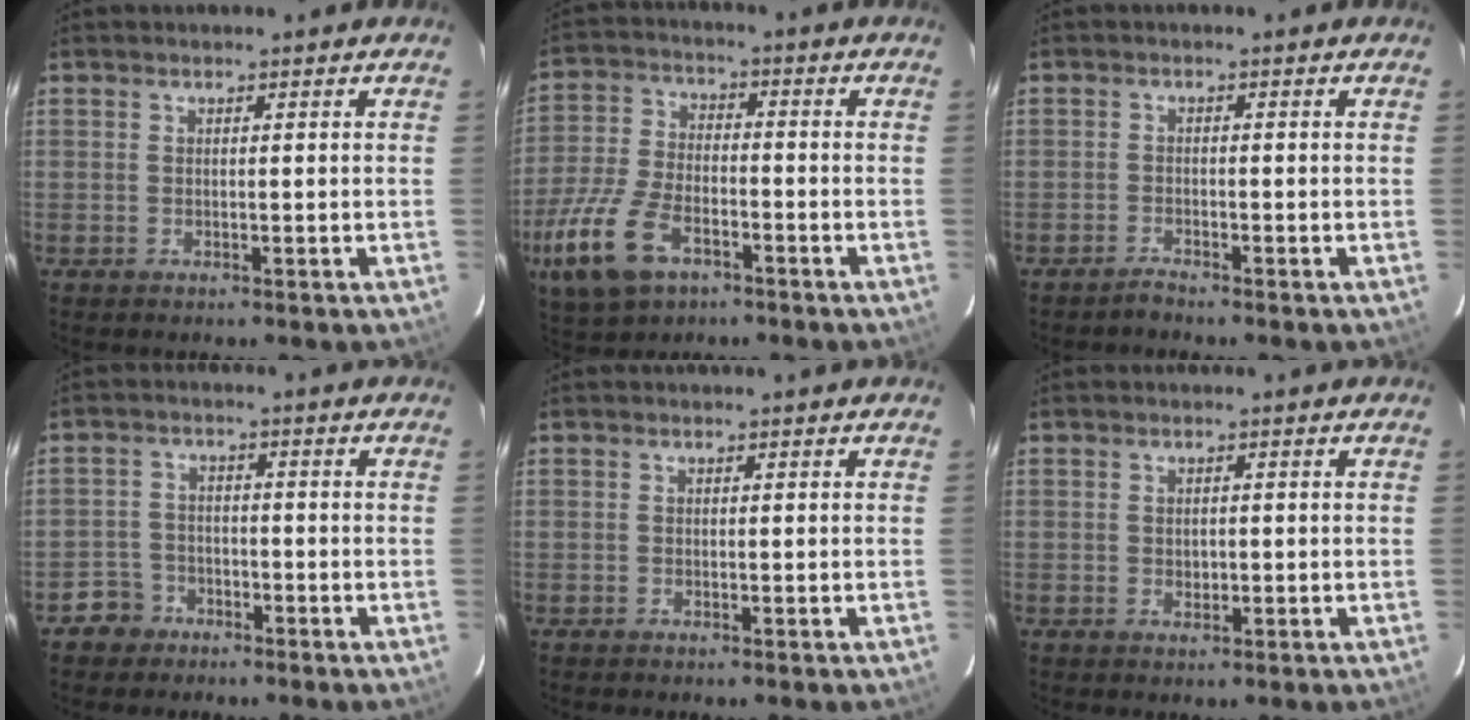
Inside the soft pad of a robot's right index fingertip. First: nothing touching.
{"total": 15.2, "force": [-7.9, 8.1, 10.1], "torque": [-0.242, -0.020, -0.148]}
{"total": 1.4, "force": [-1.4, -0.1, 0.1], "torque": [-0.004, -0.002, -0.029]}
{"total": 4.5, "force": [-3.0, 3.5, 0.0], "torque": [-0.006, 0.018, -0.055]}
{"total": 0.0}
{"total": 1.4, "force": [-0.1, 1.1, 0.8], "torque": [-0.013, 0.003, -0.001]}